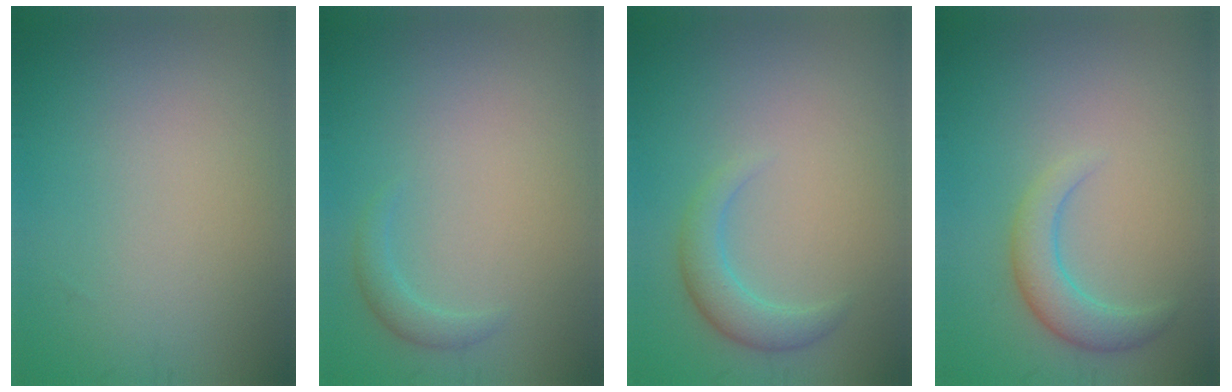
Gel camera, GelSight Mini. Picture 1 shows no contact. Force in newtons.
{"total": 1.3, "press": 1.3, "slide": 0.2}
{"total": 2.5, "press": 2.5, "slide": 0.1}
{"total": 2.9, "press": 2.9, "slide": 0.1}